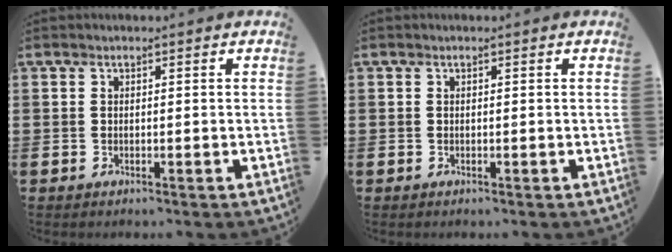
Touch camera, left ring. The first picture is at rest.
{"total": 0.0}